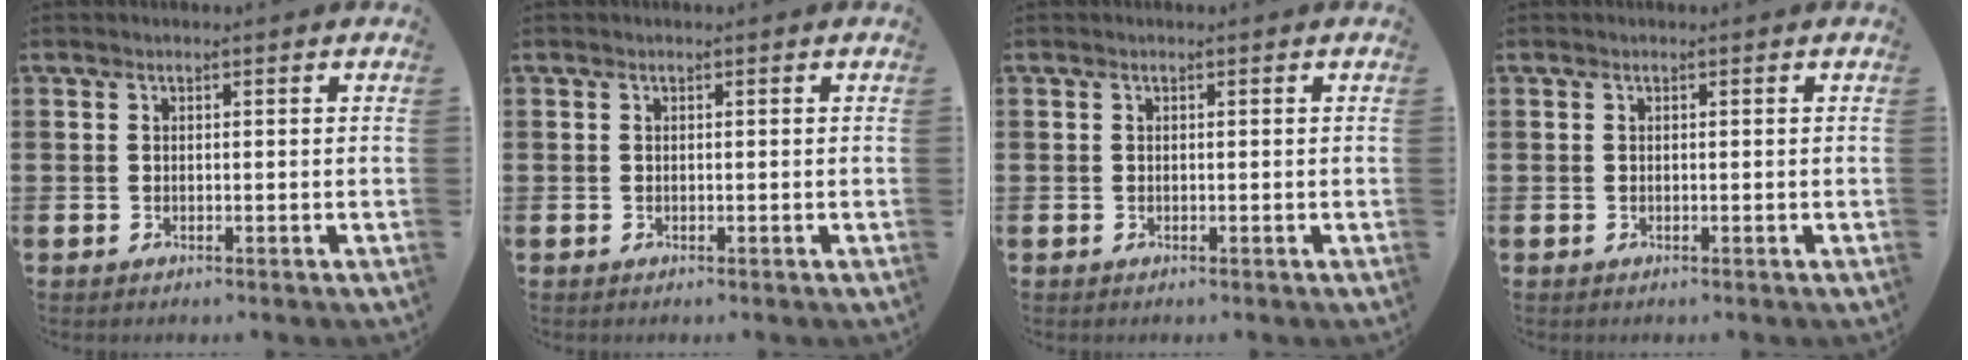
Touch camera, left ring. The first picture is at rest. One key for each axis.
{"total": 0.0}
{"total": 0.0}
{"total": 0.0}